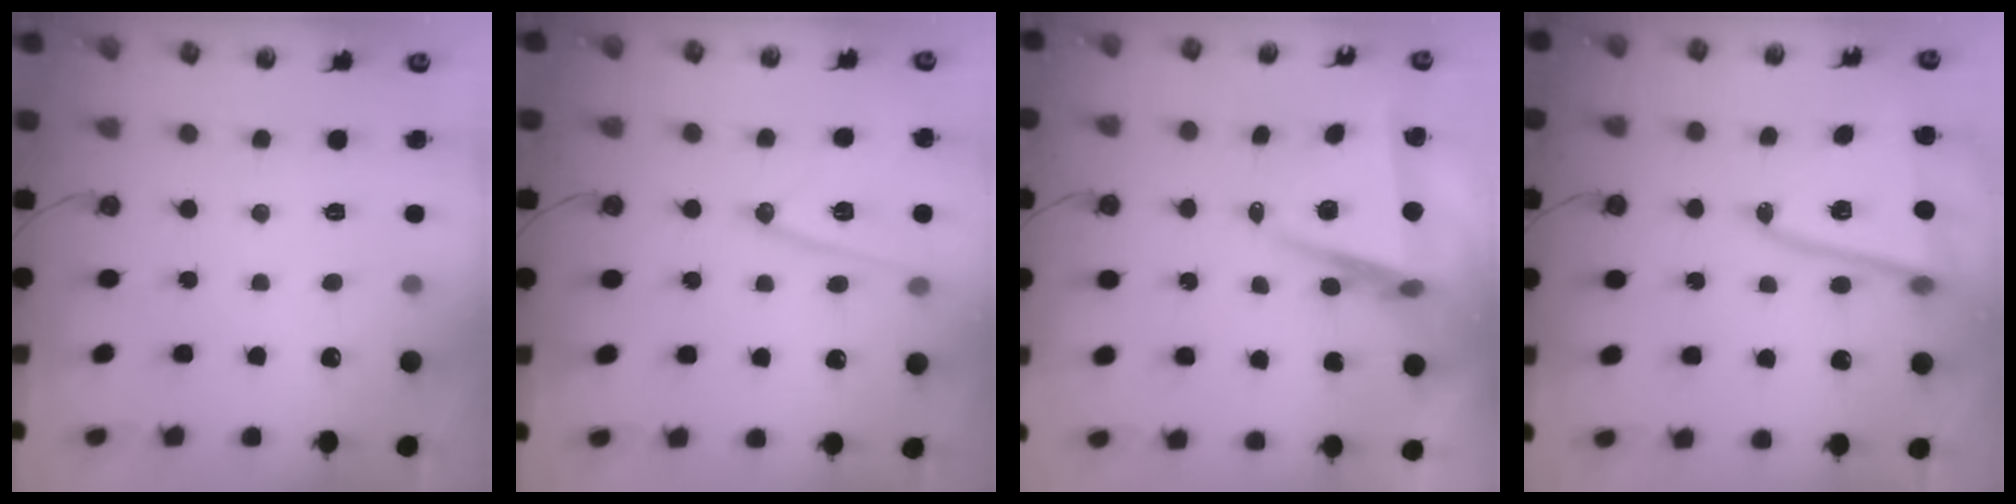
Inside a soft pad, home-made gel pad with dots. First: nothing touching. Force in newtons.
{"total": 13.6, "press": 13.2, "slide": 3.3}
{"total": 7.3, "press": 5.8, "slide": 4.4}
{"total": 13.8, "press": 13.6, "slide": 2.4}